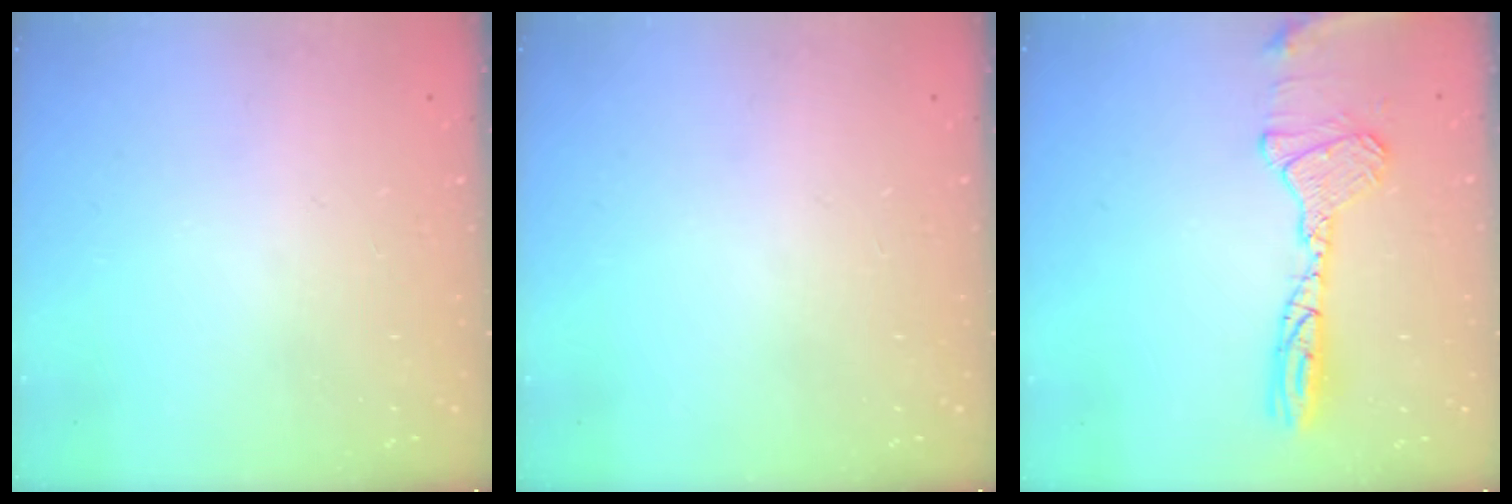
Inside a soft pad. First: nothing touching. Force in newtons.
{"total": 0.0}
{"total": 23.0, "press": 17.5, "slide": 15.0}